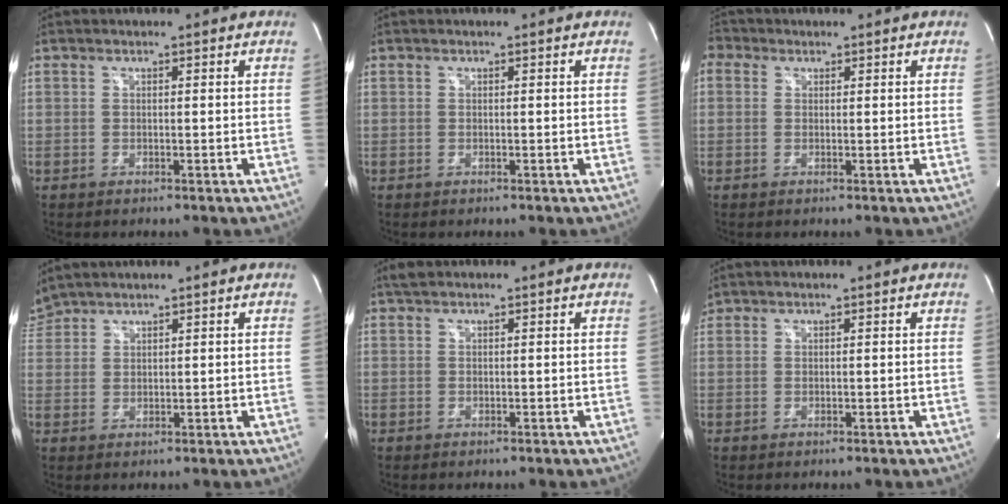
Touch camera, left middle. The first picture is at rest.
{"total": 0.0}
{"total": 2.8, "force": [1.2, 2.3, 1.0], "torque": [-0.022, 0.018, 0.019]}
{"total": 3.6, "force": [3.5, 0.5, 0.3], "torque": [-0.017, 0.025, 0.076]}
{"total": 1.2, "force": [1.0, 0.4, 0.5], "torque": [-0.012, 0.013, 0.021]}
{"total": 1.1, "force": [1.0, 0.4, 0.0], "torque": [-0.007, 0.016, 0.022]}